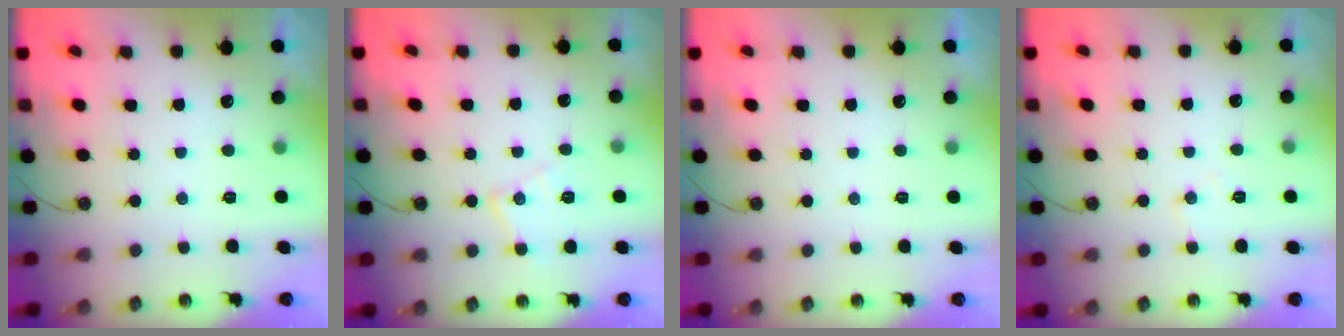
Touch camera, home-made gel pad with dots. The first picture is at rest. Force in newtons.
{"total": 9.3, "press": 9.3, "slide": 0.6}
{"total": 2.2, "press": 2.2, "slide": 0.4}
{"total": 5.8, "press": 5.7, "slide": 0.9}